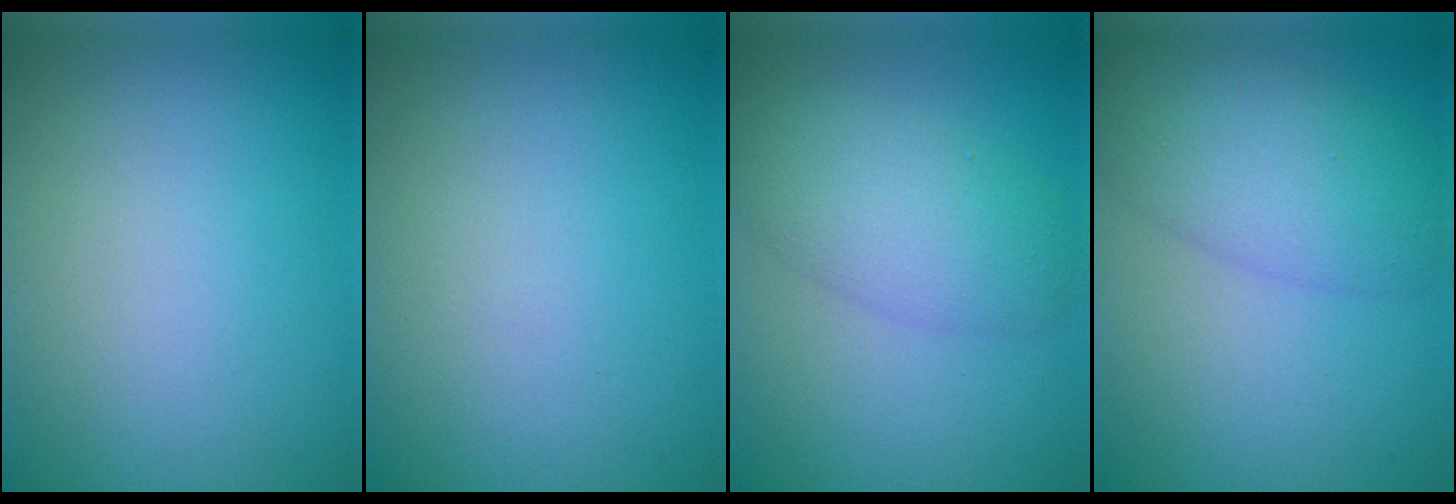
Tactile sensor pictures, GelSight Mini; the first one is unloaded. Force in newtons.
{"total": 0.0}
{"total": 5.2, "press": 5.2, "slide": 0.2}
{"total": 5.7, "press": 5.7, "slide": 0.2}